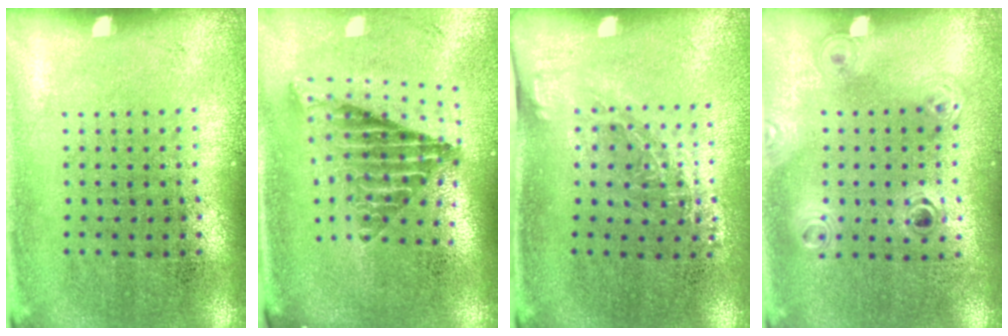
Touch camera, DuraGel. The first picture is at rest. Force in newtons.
{"total": 2.5, "press": 1.6, "slide": 1.9}
{"total": 1.3, "press": 0.9, "slide": 0.9}
{"total": 1.2, "press": 1.1, "slide": 0.5}